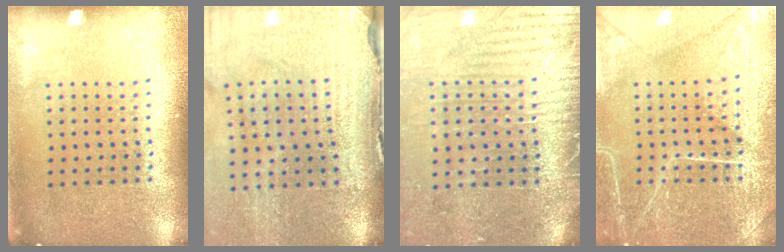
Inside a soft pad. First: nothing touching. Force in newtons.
{"total": 4.6, "press": 3.9, "slide": 2.5}
{"total": 3.7, "press": 3.4, "slide": 1.4}
{"total": 4.3, "press": 4.2, "slide": 1.1}